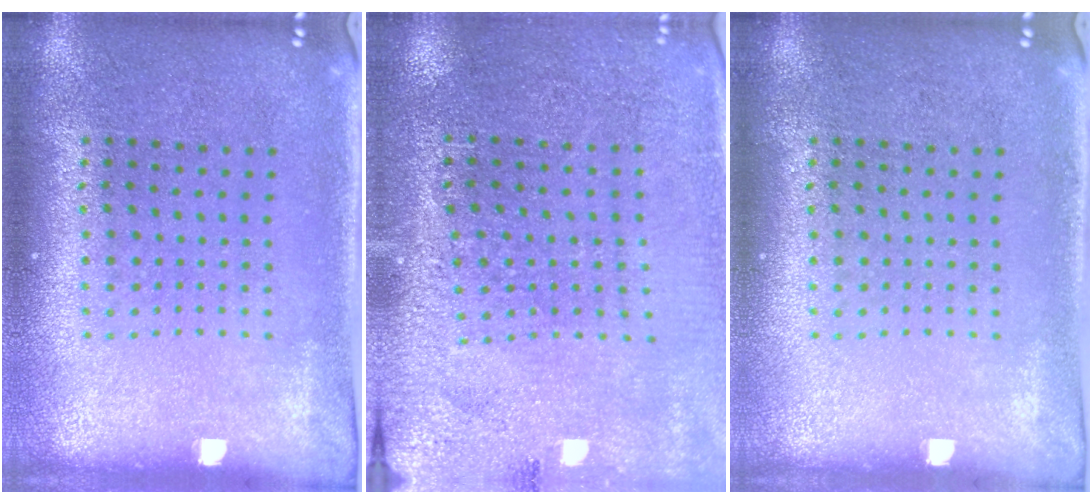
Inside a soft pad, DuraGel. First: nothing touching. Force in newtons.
{"total": 2.8, "press": 2.8, "slide": 0.2}
{"total": 0.0}